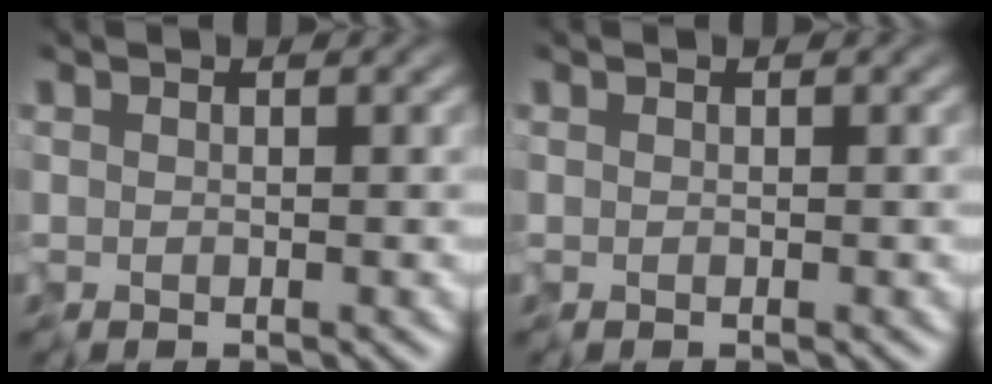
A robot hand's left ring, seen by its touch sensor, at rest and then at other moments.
{"total": 0.0}